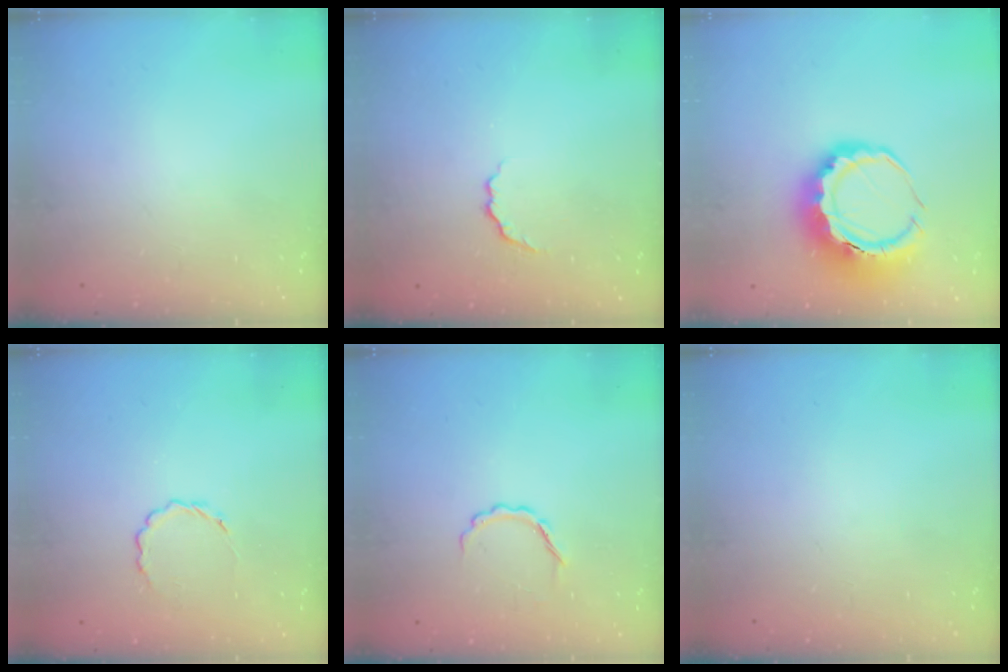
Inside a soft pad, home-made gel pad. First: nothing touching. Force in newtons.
{"total": 3.2, "press": 3.1, "slide": 0.9}
{"total": 11.1, "press": 10.9, "slide": 2.3}
{"total": 3.1, "press": 3.0, "slide": 1.1}
{"total": 4.6, "press": 4.5, "slide": 0.7}
{"total": 0.0}